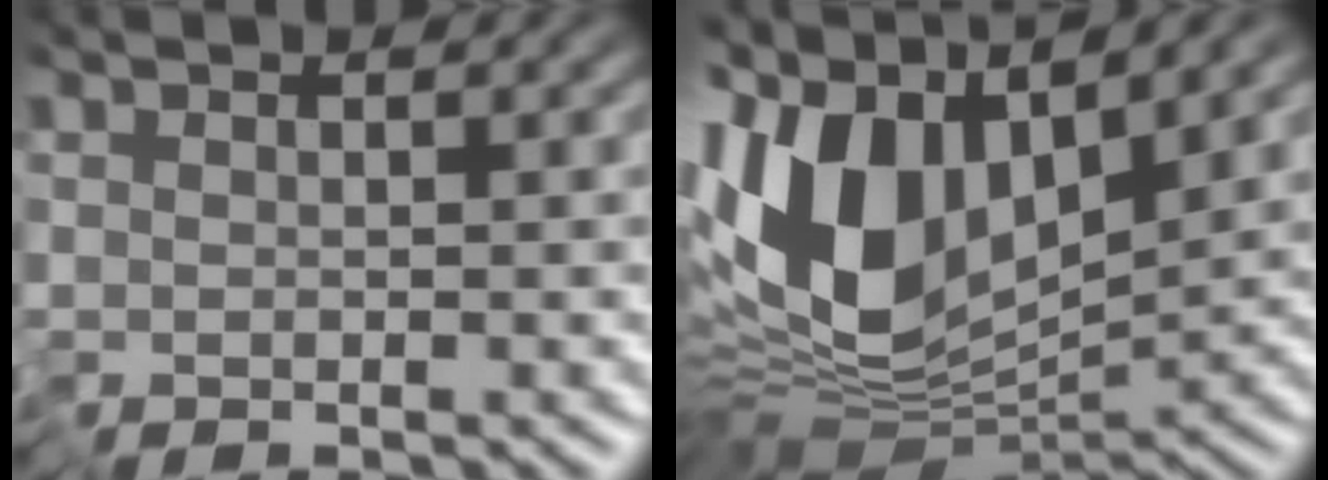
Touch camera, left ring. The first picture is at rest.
{"total": 11.0, "force": [2.3, 6.0, 9.0], "torque": [-0.189, -0.001, 0.029]}